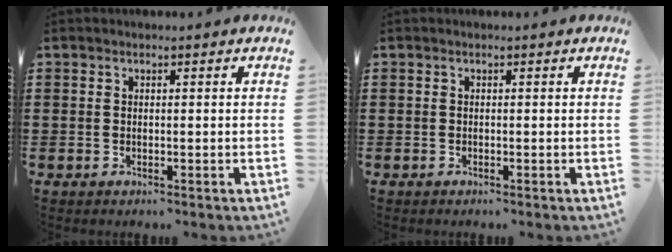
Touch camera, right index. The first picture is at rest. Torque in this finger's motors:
{"motor_torque": [-0.12, -0.08, -0.03, 0.00]}